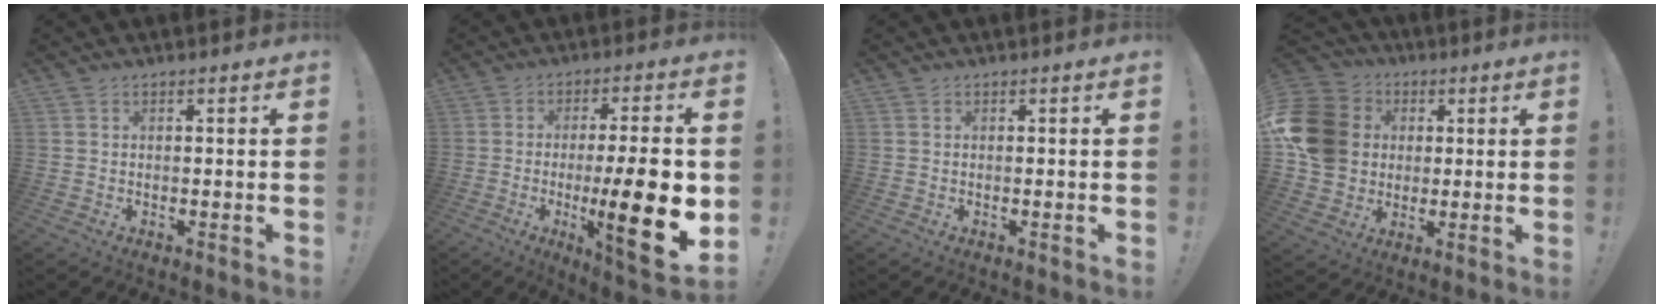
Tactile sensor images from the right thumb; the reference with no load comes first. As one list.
[{"total": 19.5, "force": [-3.4, 3.5, 18.8], "torque": [-0.282, -0.004, -0.045]}, {"total": 0.0}, {"total": 17.0, "force": [2.3, 14.3, 8.9], "torque": [-0.157, -0.001, 0.050]}]